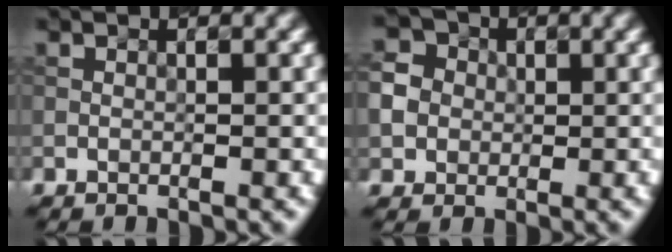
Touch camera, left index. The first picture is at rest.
{"total": 4.3, "force": [0.1, 4.0, 1.4], "torque": [-0.018, 0.013, -0.009]}